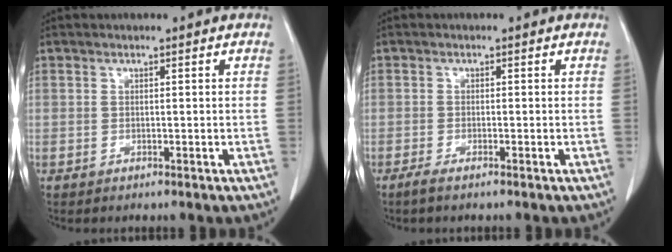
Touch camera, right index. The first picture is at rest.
{"total": 1.5, "force": [-1.1, 0.0, 1.0], "torque": [-0.023, -0.005, -0.023]}